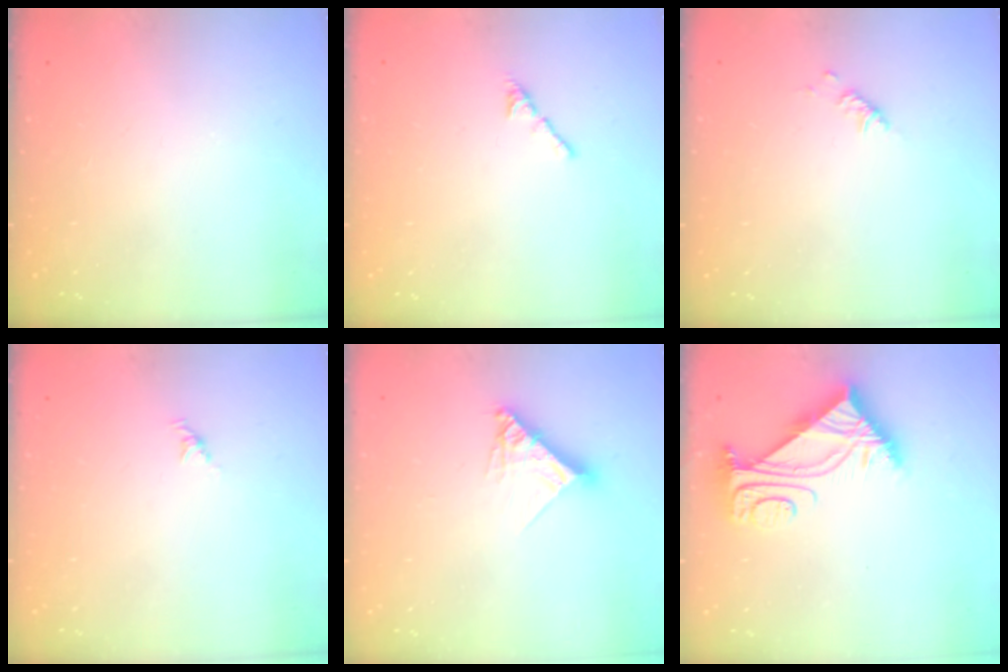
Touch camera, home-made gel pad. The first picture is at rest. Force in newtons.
{"total": 2.7, "press": 2.6, "slide": 0.8}
{"total": 2.9, "press": 2.9, "slide": 0.6}
{"total": 2.1, "press": 2.0, "slide": 0.7}
{"total": 10.7, "press": 10.6, "slide": 0.9}
{"total": 5.9, "press": 5.9, "slide": 0.5}